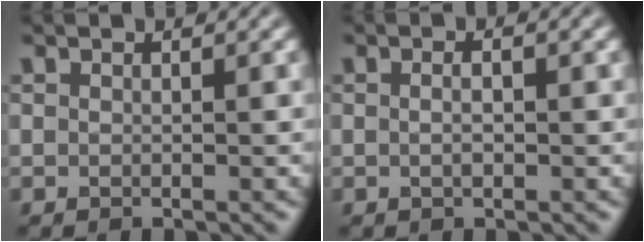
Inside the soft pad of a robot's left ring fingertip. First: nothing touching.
{"total": 1.7, "force": [0.3, 0.7, 1.5], "torque": [-0.018, -0.005, -0.008]}